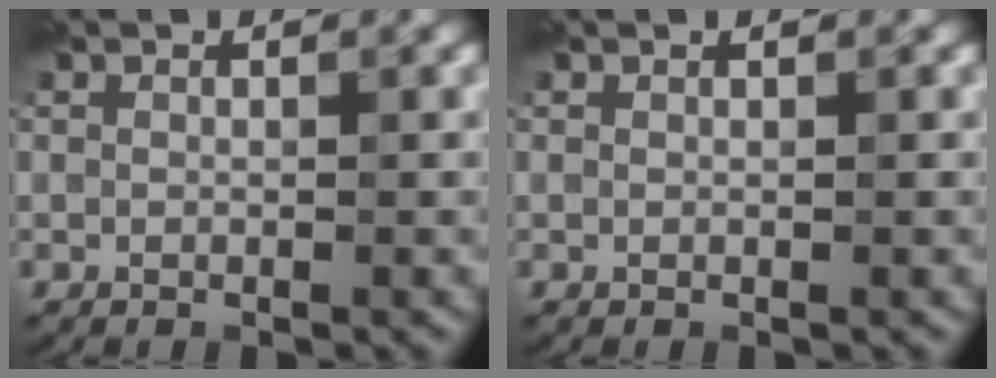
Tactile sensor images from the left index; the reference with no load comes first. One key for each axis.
{"total": 0.0}